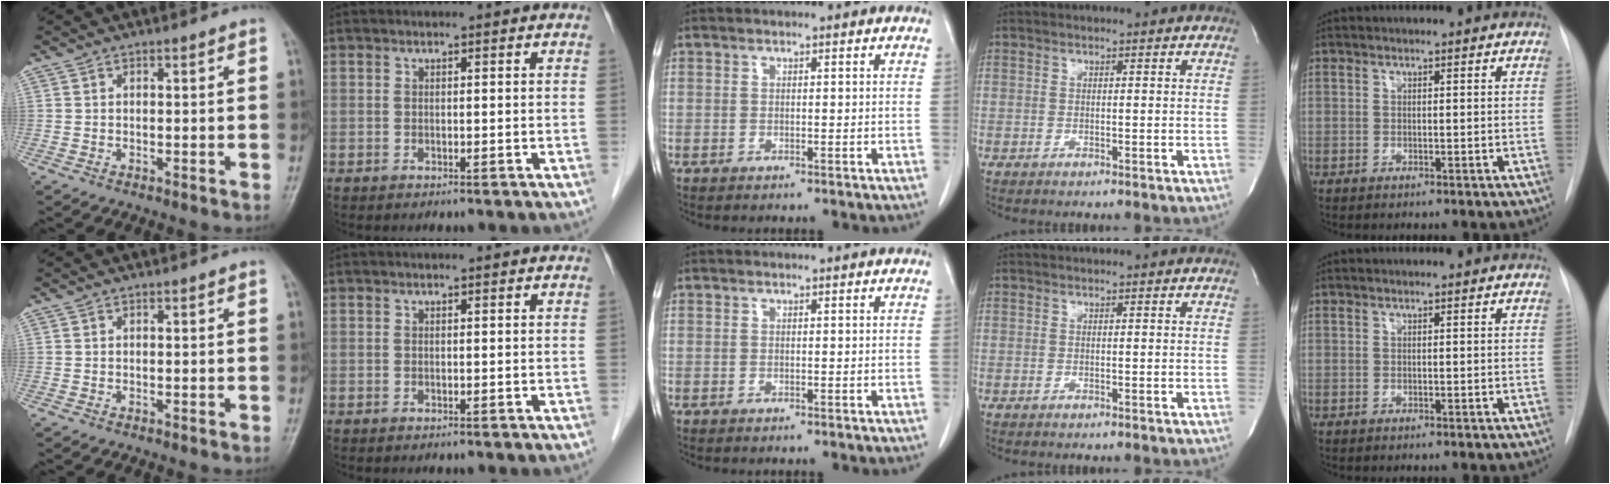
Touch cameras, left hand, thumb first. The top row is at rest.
{}